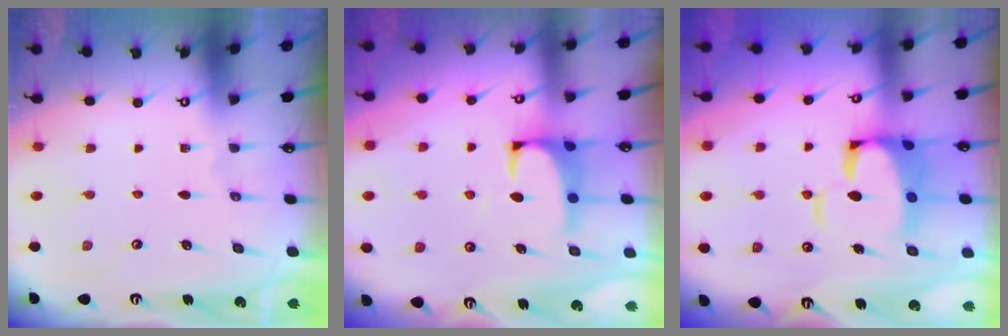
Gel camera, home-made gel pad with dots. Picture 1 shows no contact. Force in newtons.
{"total": 1.6, "press": 1.4, "slide": 0.8}
{"total": 8.8, "press": 8.7, "slide": 1.4}